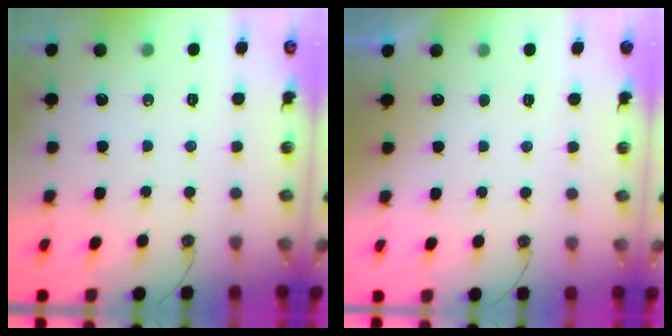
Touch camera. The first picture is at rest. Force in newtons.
{"total": 0.7, "press": 0.2, "slide": 0.7}